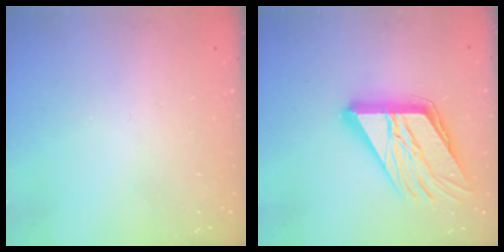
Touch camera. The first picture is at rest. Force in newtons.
{"total": 21.5, "press": 21.3, "slide": 2.9}